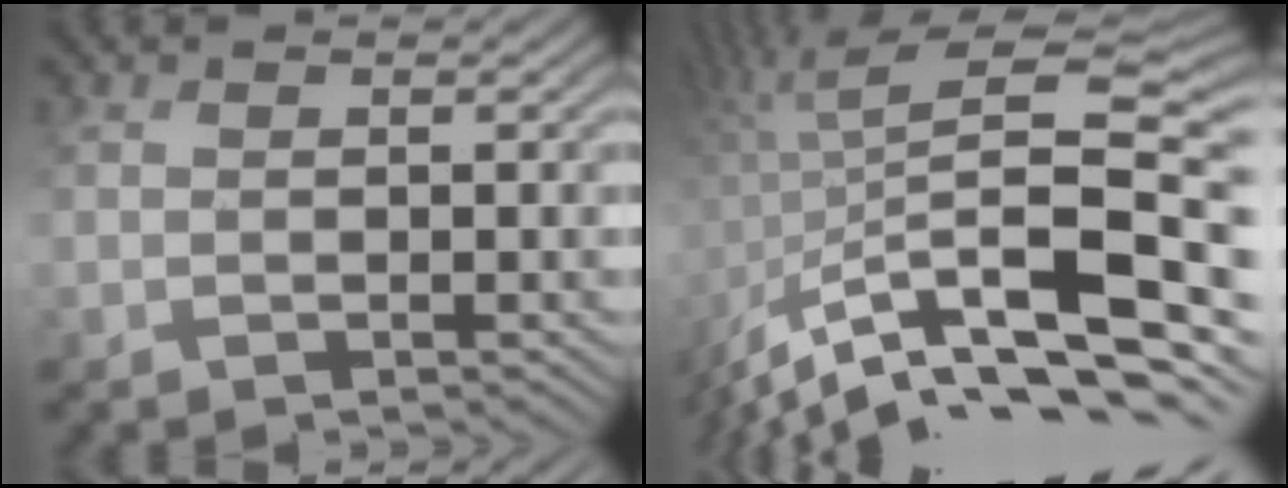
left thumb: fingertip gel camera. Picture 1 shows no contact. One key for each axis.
{"total": 15.7, "fx": -3.7, "fy": 6.0, "fz": 14.0, "tx": -0.271, "ty": 0.006, "tz": -0.044}